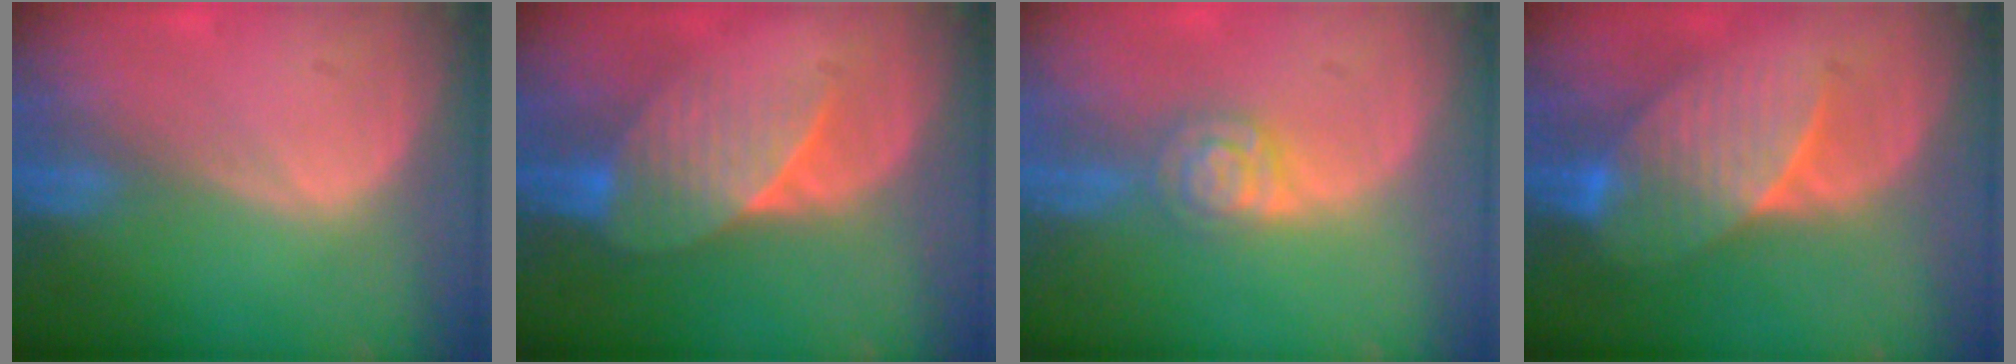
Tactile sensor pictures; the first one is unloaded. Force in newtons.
{"total": 7.1, "press": 6.6, "slide": 2.7}
{"total": 4.8, "press": 4.1, "slide": 2.4}
{"total": 7.5, "press": 7.4, "slide": 1.2}